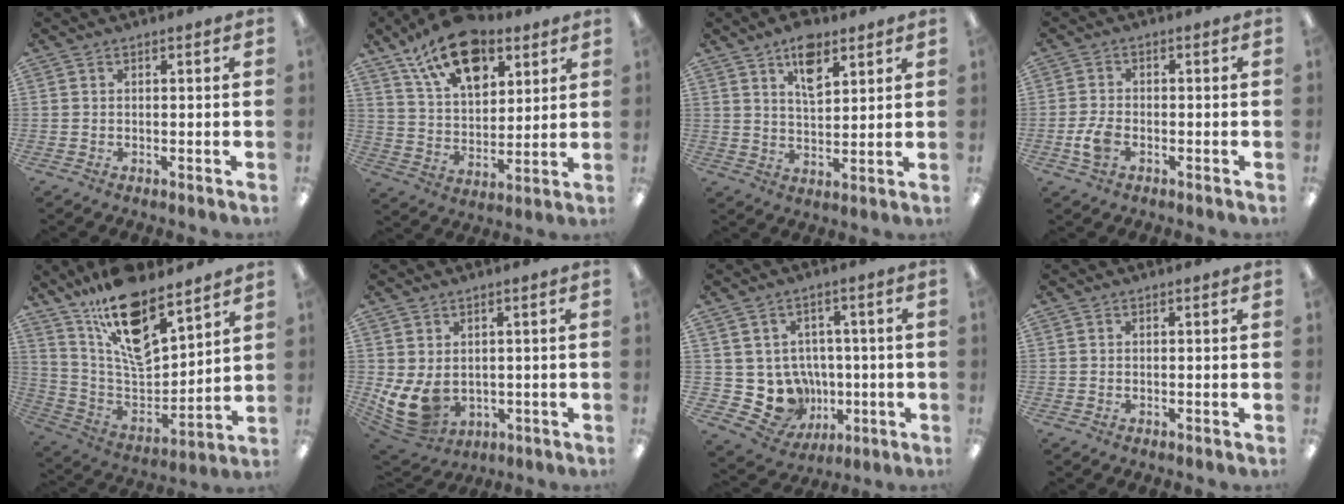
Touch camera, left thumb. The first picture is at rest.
{"total": 18.0, "force": [11.1, 10.0, 10.0], "torque": [-0.163, -0.051, 0.198]}
{"total": 8.8, "force": [5.6, 4.2, 5.4], "torque": [-0.078, -0.023, 0.096]}
{"total": 4.7, "force": [-1.6, 2.9, 3.3], "torque": [-0.073, 0.004, -0.031]}
{"total": 18.1, "force": [13.0, 7.2, 10.3], "torque": [-0.179, -0.085, 0.230]}
{"total": 9.1, "force": [-0.3, 6.6, 6.2], "torque": [-0.143, -0.012, 0.001]}
{"total": 9.8, "force": [-0.2, 9.5, 2.4], "torque": [-0.064, -0.016, 0.014]}
{"total": 0.0}